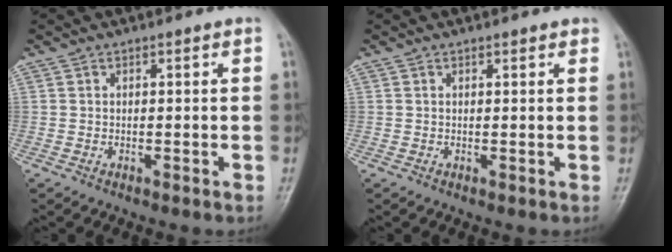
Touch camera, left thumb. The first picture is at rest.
{"total": 0.9, "force": [0.8, 0.5, 0.2], "torque": [-0.001, -0.003, 0.007]}